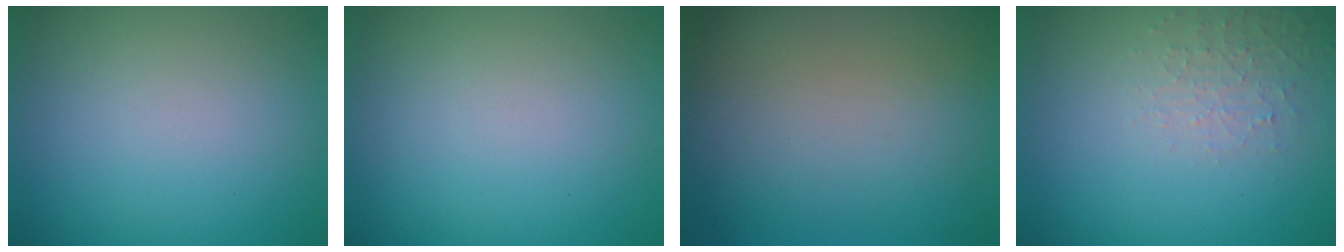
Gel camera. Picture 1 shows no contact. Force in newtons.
{"total": 0.0}
{"total": 0.0}
{"total": 2.1, "press": 2.0, "slide": 0.5}